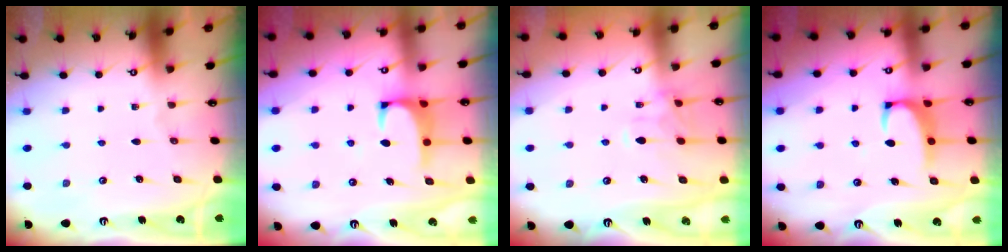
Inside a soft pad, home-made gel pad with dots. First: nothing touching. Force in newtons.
{"total": 1.2, "press": 1.2, "slide": 0.4}
{"total": 2.4, "press": 2.0, "slide": 1.4}
{"total": 2.6, "press": 2.5, "slide": 0.7}